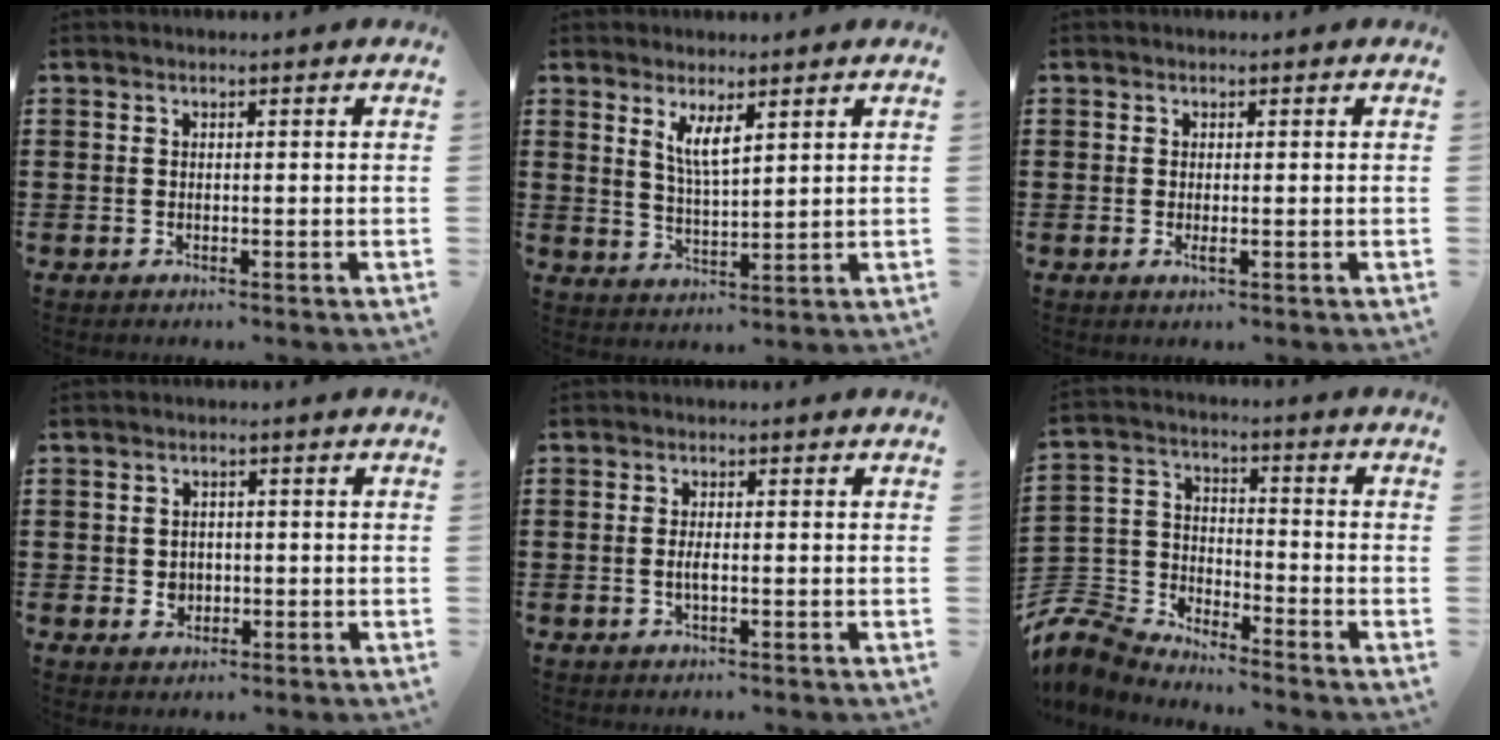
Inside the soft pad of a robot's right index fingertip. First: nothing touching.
{"total": 4.4, "force": [2.4, 1.1, 3.5], "torque": [-0.074, 0.003, 0.043]}
{"total": 1.0, "force": [-0.2, 0.2, 0.9], "torque": [-0.017, -0.004, -0.002]}
{"total": 2.2, "force": [-0.4, 2.0, 0.9], "torque": [-0.016, 0.002, -0.012]}
{"total": 1.7, "force": [-0.3, 0.4, 1.6], "torque": [-0.037, -0.003, -0.008]}
{"total": 6.5, "force": [-6.1, 2.0, 1.1], "torque": [-0.059, -0.004, -0.131]}